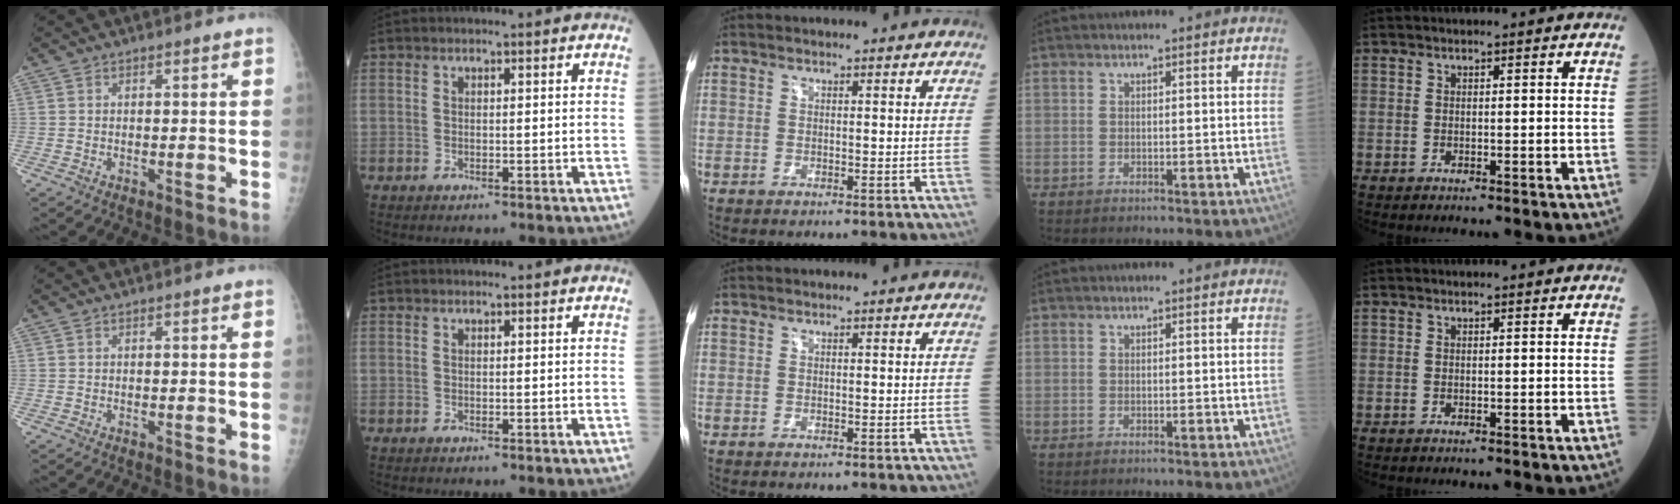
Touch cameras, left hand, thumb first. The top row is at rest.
{}